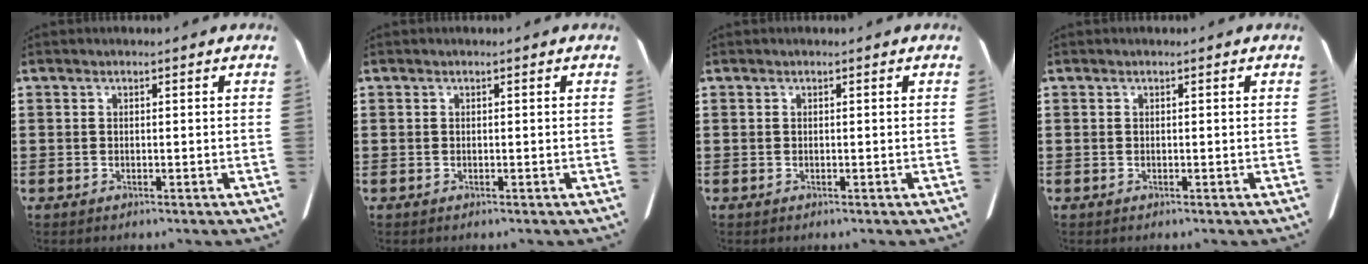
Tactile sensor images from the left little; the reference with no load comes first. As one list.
[{"total": 0.0}, {"total": 0.0}, {"total": 0.0}]